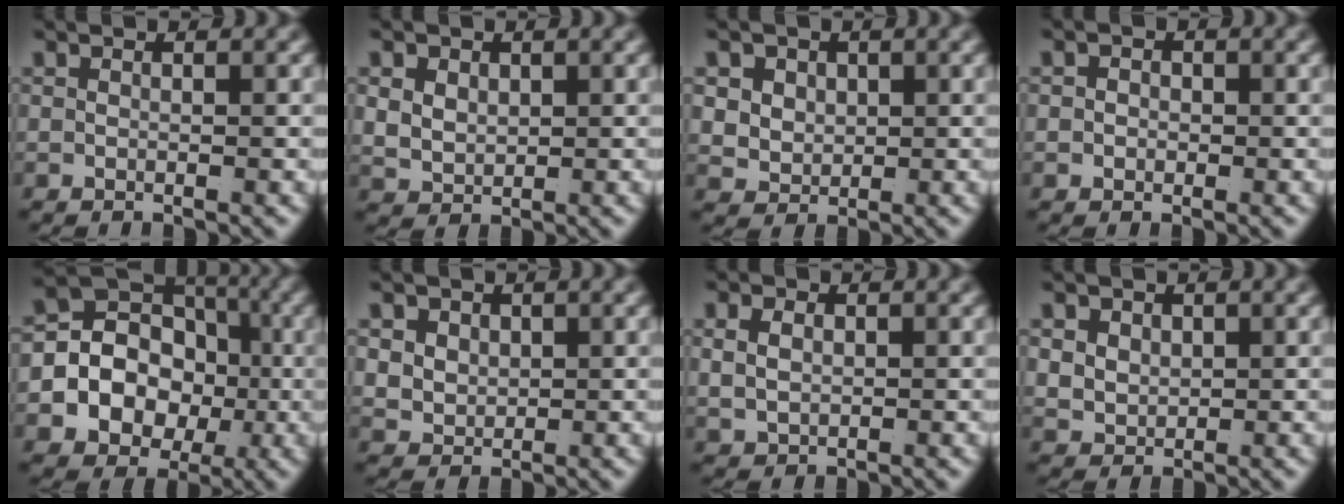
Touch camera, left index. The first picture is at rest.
{"total": 3.6, "force": [0.8, 3.1, 1.7], "torque": [-0.051, -0.018, 0.028]}
{"total": 4.9, "force": [0.9, 4.4, 2.0], "torque": [-0.055, -0.020, 0.026]}
{"total": 1.1, "force": [-0.3, 1.0, 0.3], "torque": [-0.005, -0.004, -0.005]}
{"total": 14.7, "force": [-1.7, 12.7, 7.1], "torque": [-0.161, -0.046, -0.025]}
{"total": 4.1, "force": [0.7, 3.7, 1.7], "torque": [-0.049, -0.019, 0.026]}
{"total": 2.3, "force": [0.6, 1.8, 1.4], "torque": [-0.029, -0.005, 0.022]}
{"total": 3.6, "force": [0.8, 3.1, 1.5], "torque": [-0.046, -0.018, 0.028]}